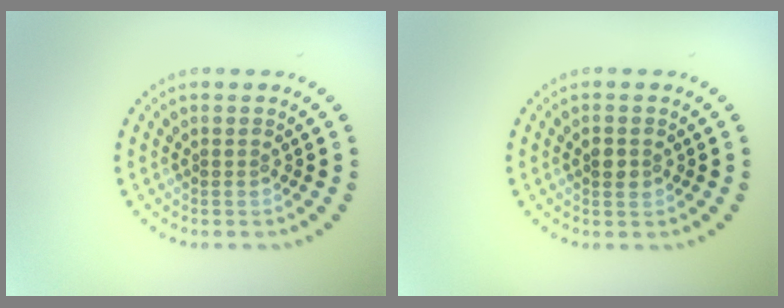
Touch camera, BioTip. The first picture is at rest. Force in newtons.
{"total": 1.3, "press": 1.3, "slide": 0.0}